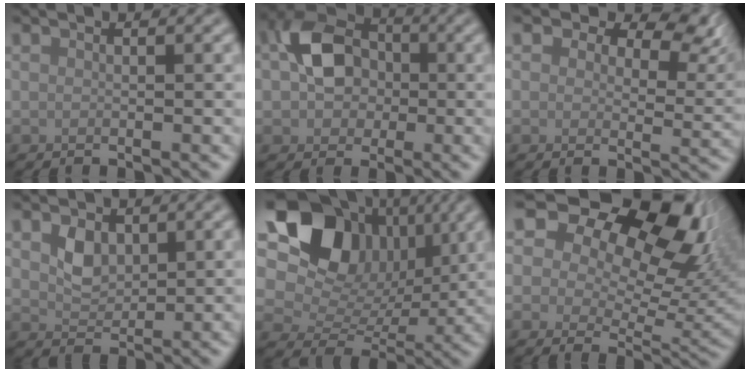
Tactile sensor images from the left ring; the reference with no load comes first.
{"total": 6.4, "force": [0.3, 4.9, 4.1], "torque": [-0.071, 0.014, -0.007]}
{"total": 7.7, "force": [4.9, 4.1, 4.3], "torque": [-0.063, -0.005, 0.064]}
{"total": 2.5, "force": [1.0, 1.7, 1.5], "torque": [-0.031, -0.003, 0.022]}
{"total": 12.7, "force": [4.9, 9.1, 7.3], "torque": [-0.130, 0.014, 0.086]}
{"total": 18.3, "force": [9.4, 11.1, 11.1], "torque": [-0.178, 0.061, 0.147]}